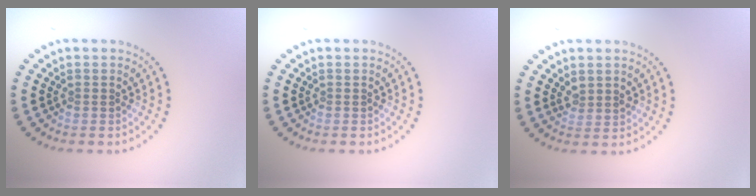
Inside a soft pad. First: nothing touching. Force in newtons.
{"total": 0.0}
{"total": 1.1, "press": 0.9, "slide": 0.5}